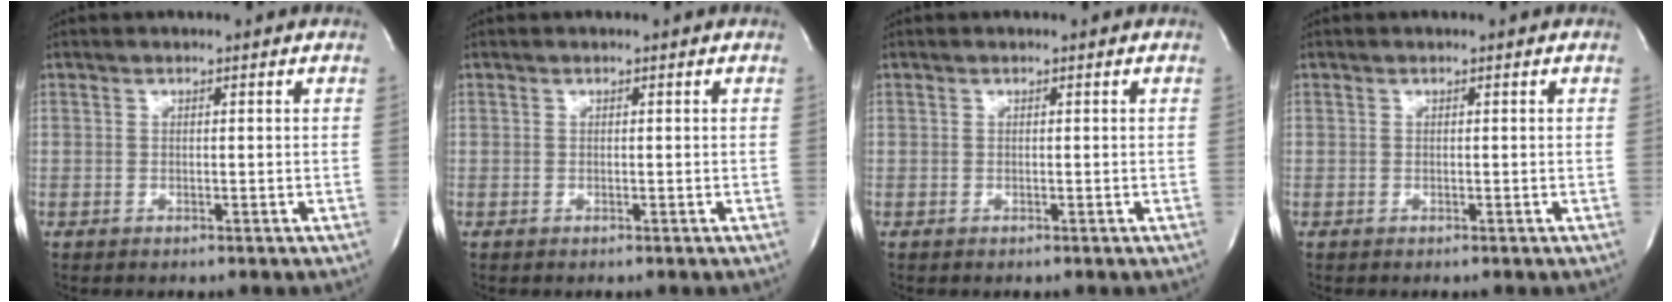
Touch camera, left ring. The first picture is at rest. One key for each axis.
{"total": 0.0}
{"total": 0.0}
{"total": 0.0}